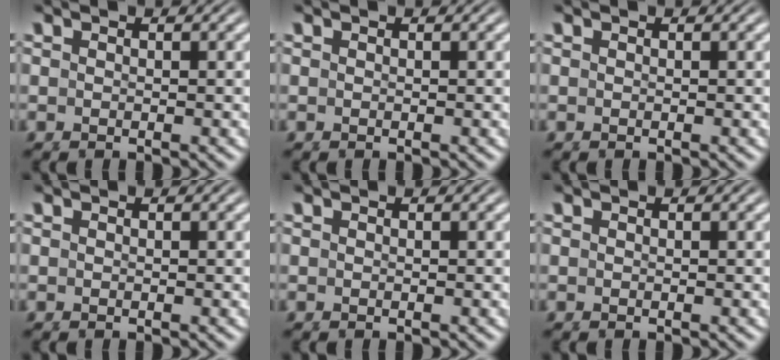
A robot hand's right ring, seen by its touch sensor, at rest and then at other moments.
{"total": 0.0}
{"total": 0.0}
{"total": 0.0}
{"total": 0.0}
{"total": 0.0}